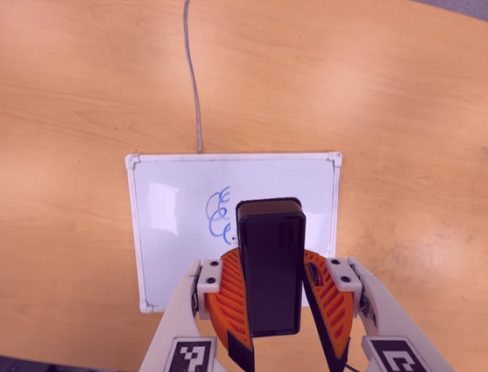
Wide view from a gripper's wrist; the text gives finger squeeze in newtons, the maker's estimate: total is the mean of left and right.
{"total": 7.5, "left": 8.6, "right": 6.4}